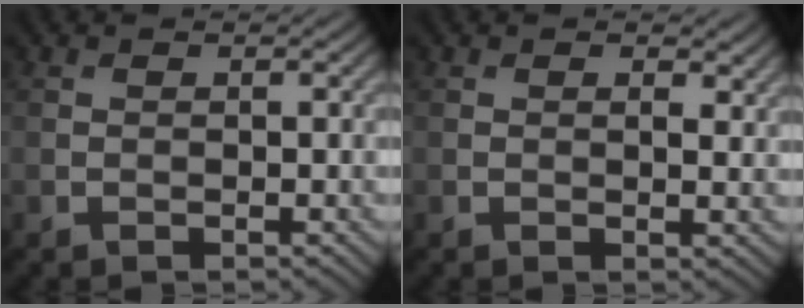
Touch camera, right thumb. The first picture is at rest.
{"total": 3.0, "force": [1.3, 1.3, 2.4], "torque": [-0.041, -0.005, 0.025]}